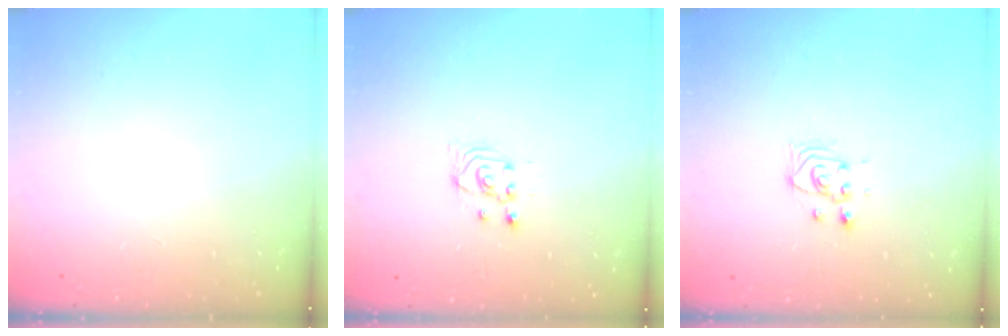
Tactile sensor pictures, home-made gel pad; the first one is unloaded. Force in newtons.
{"total": 2.4, "press": 2.3, "slide": 0.2}
{"total": 3.7, "press": 3.7, "slide": 0.3}